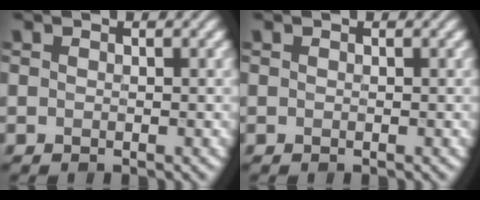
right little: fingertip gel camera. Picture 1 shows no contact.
{"total": 0.0}